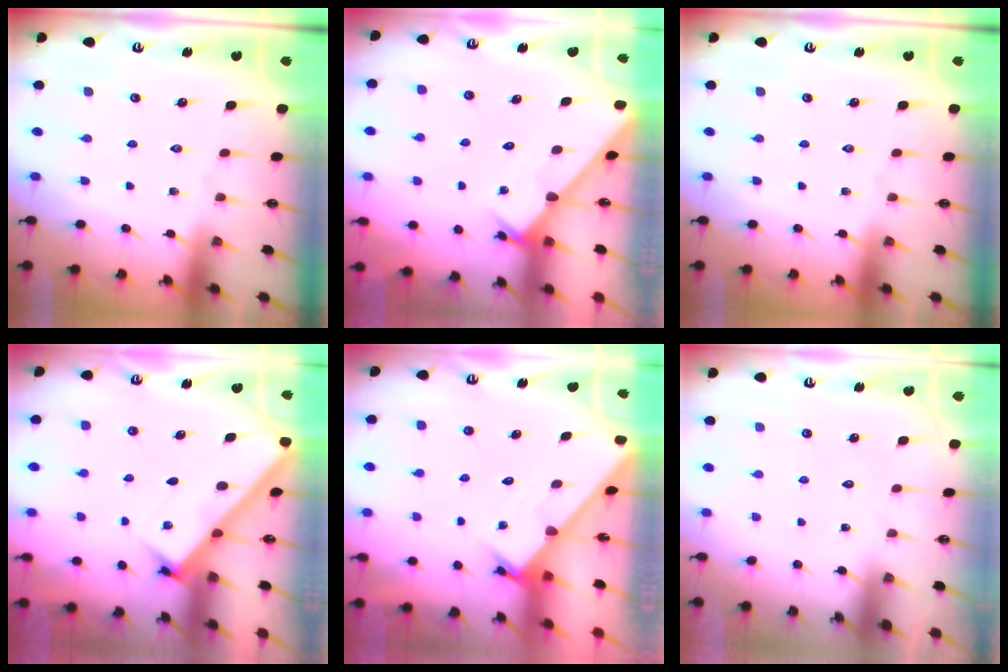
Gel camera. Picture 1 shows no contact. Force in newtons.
{"total": 3.2, "press": 3.2, "slide": 0.3}
{"total": 0.0}
{"total": 2.5, "press": 2.5, "slide": 0.3}
{"total": 1.8, "press": 1.8, "slide": 0.1}
{"total": 1.5, "press": 1.5, "slide": 0.2}